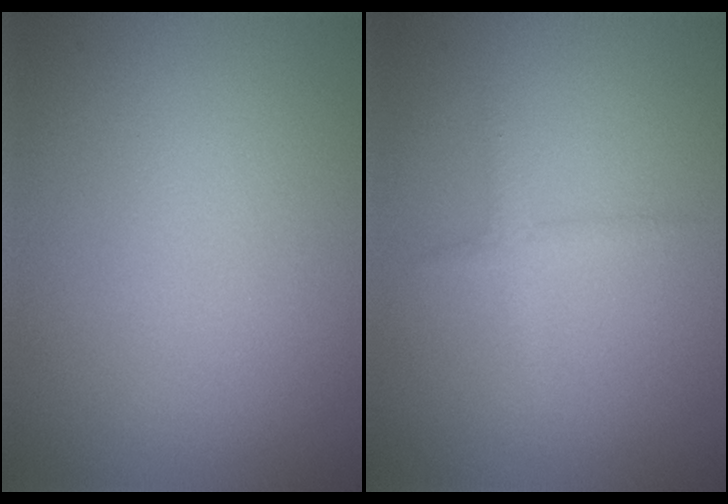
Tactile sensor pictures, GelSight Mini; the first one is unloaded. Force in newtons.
{"total": 1.2, "press": 1.2, "slide": 0.1}